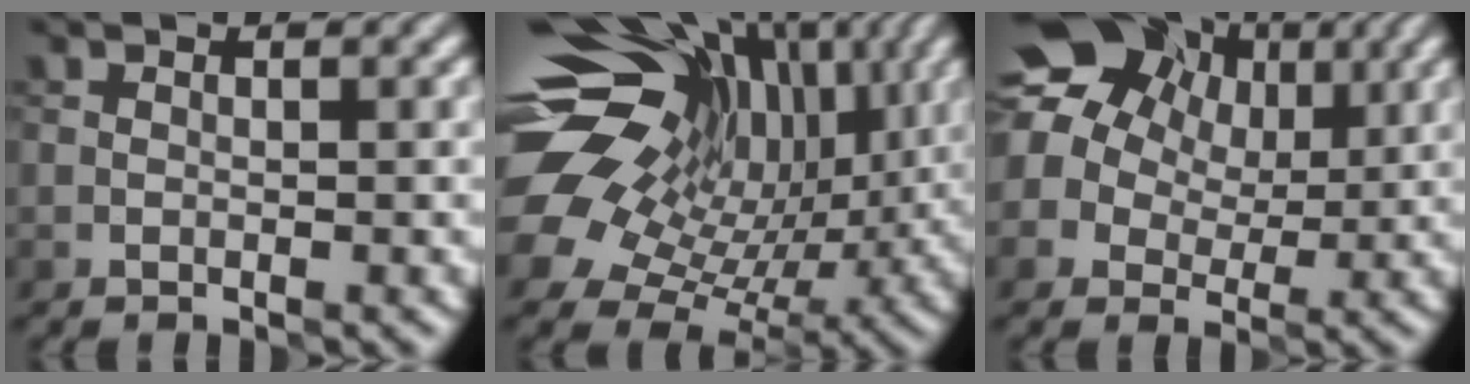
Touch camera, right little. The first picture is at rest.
{"total": 16.9, "force": [4.2, 12.0, 11.1], "torque": [-0.211, 0.048, 0.083]}
{"total": 13.8, "force": [6.2, 10.4, 6.5], "torque": [-0.154, 0.047, 0.104]}